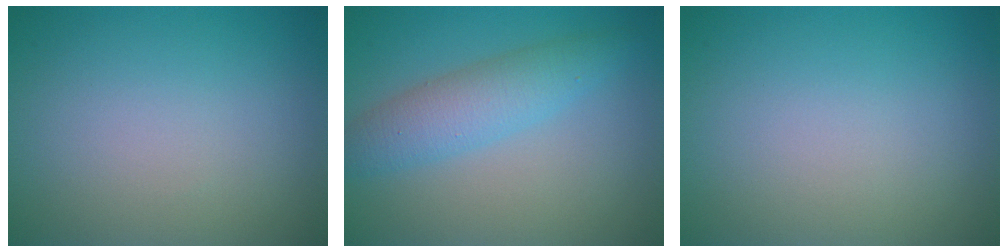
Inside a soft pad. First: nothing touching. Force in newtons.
{"total": 3.9, "press": 3.9, "slide": 0.1}
{"total": 0.0}